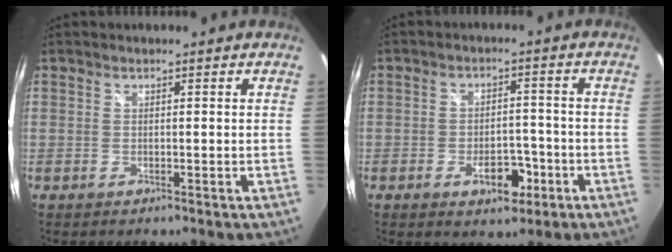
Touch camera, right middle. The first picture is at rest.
{"total": 6.4, "force": [-3.1, 3.5, 4.4], "torque": [-0.073, 0.003, -0.039]}